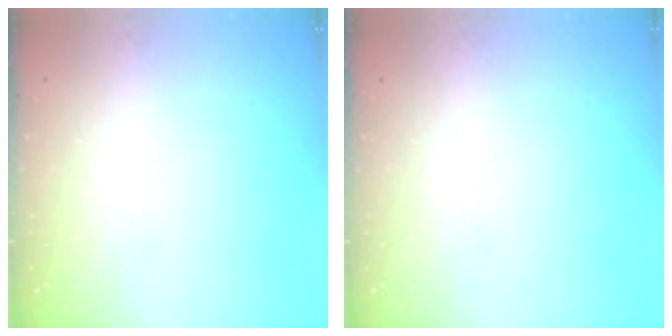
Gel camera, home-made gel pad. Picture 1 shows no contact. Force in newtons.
{"total": 0.0}